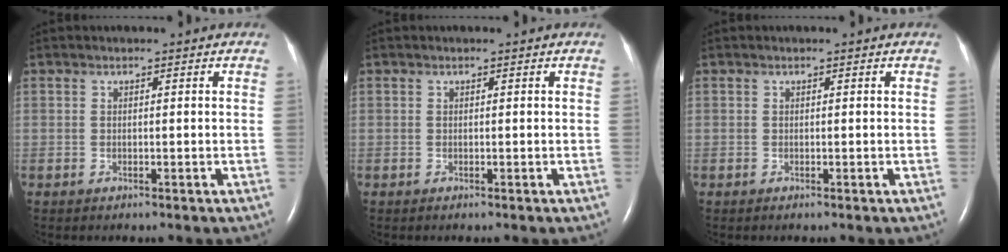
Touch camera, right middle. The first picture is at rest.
{"total": 0.0}
{"total": 0.0}